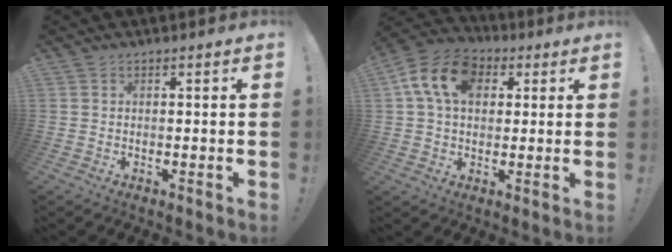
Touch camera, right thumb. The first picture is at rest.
{"total": 14.7, "force": [4.5, 10.4, 9.4], "torque": [-0.163, 0.004, 0.089]}